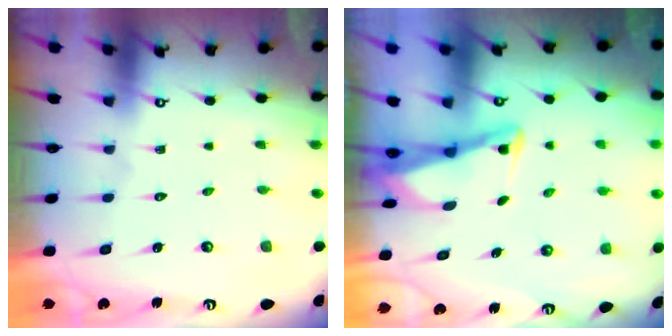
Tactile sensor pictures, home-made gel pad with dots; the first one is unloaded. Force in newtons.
{"total": 3.0, "press": 3.0, "slide": 0.3}